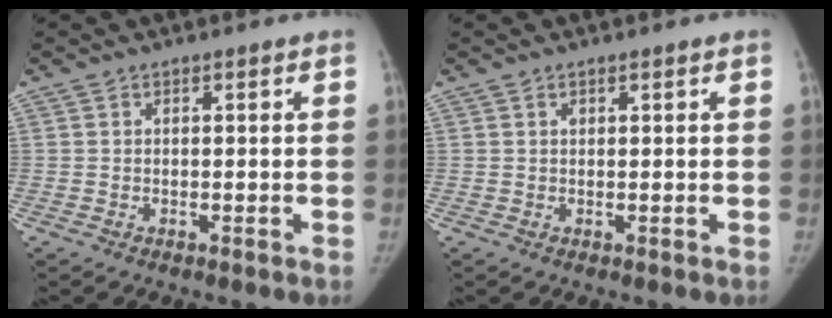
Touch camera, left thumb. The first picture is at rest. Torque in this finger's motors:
{"motor_torque": [0.14, -0.01, 0.25, -0.54, 0.09]}